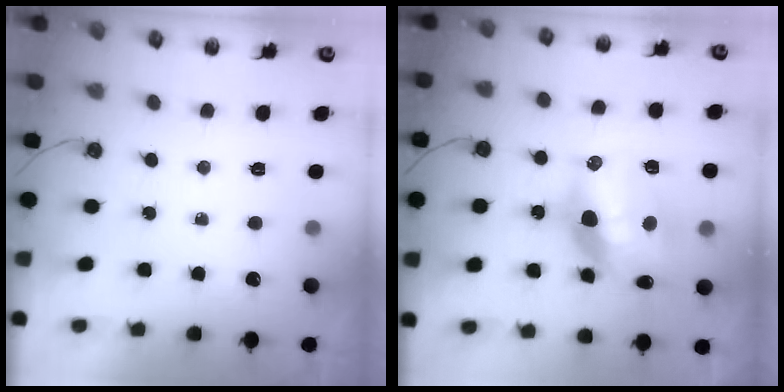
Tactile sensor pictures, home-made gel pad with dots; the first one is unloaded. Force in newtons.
{"total": 18.9, "press": 18.7, "slide": 2.7}